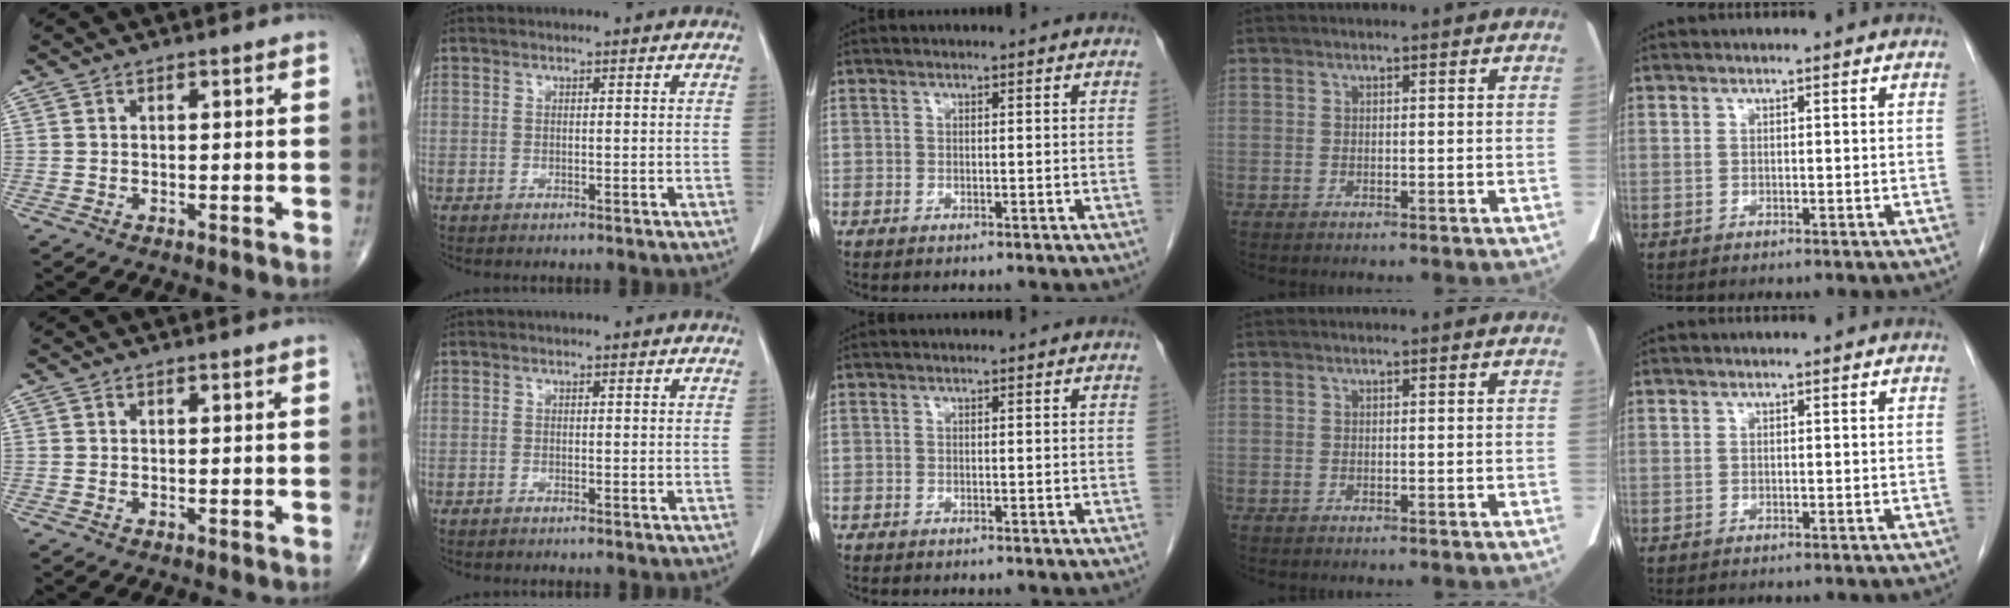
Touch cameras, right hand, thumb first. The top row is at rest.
{}